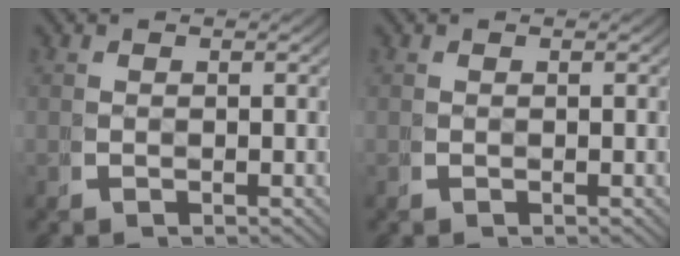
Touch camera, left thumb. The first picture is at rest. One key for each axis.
{"total": 0.0}